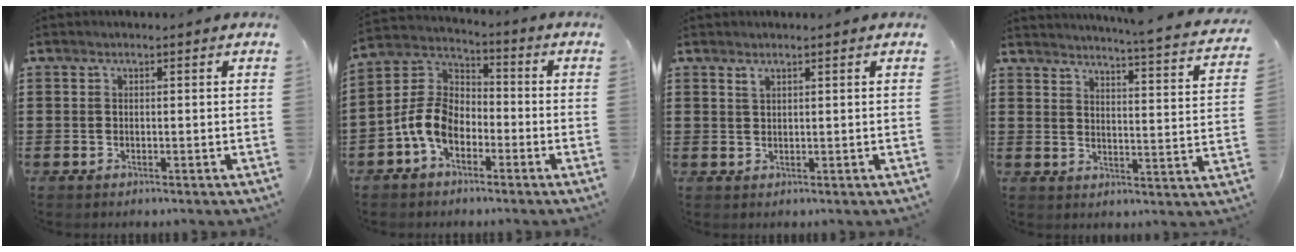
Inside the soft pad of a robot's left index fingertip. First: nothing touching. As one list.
[{"total": 7.9, "force": [-3.6, 5.1, 4.9], "torque": [-0.144, -0.003, -0.081]}, {"total": 1.0, "force": [0.7, 0.3, 0.7], "torque": [-0.017, 0.001, 0.013]}, {"total": 4.2, "force": [3.9, -0.8, 1.2], "torque": [-0.028, -0.043, 0.056]}]